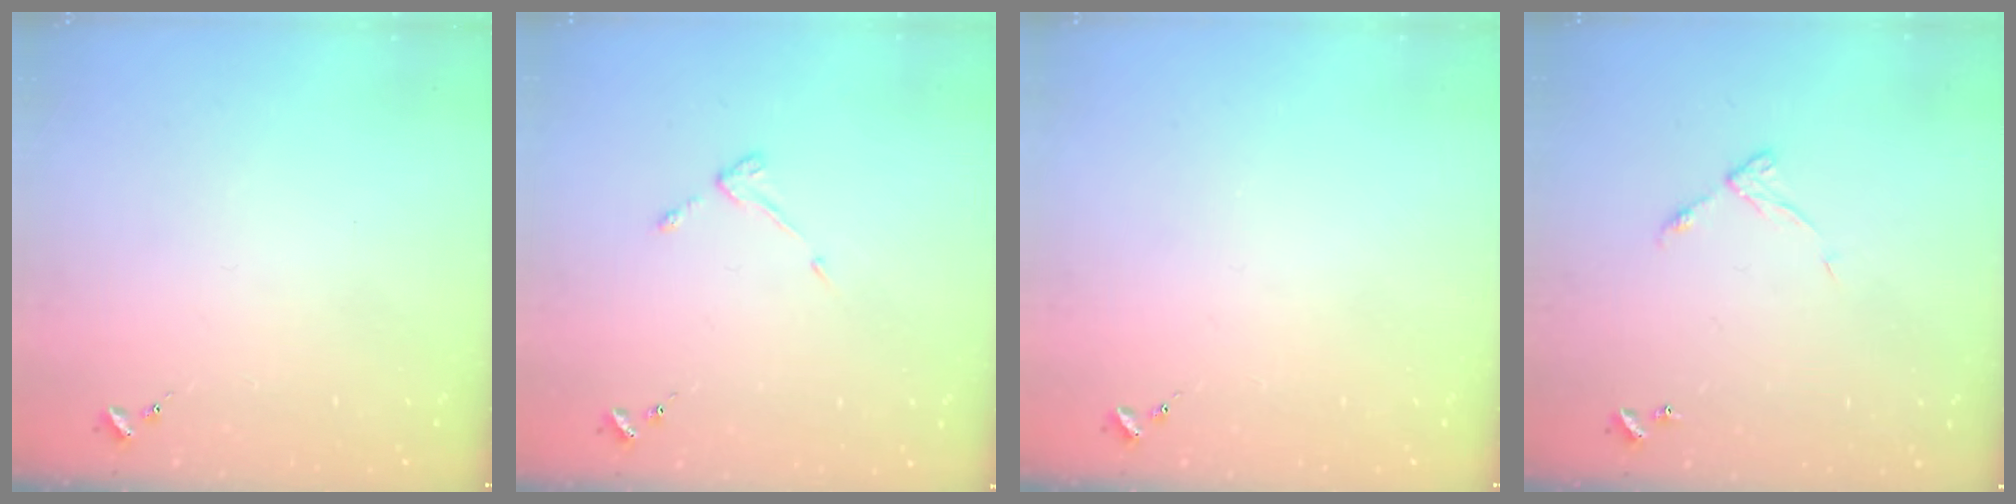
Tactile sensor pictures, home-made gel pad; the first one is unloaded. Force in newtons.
{"total": 3.7, "press": 3.7, "slide": 0.5}
{"total": 0.0}
{"total": 6.5, "press": 6.5, "slide": 0.5}